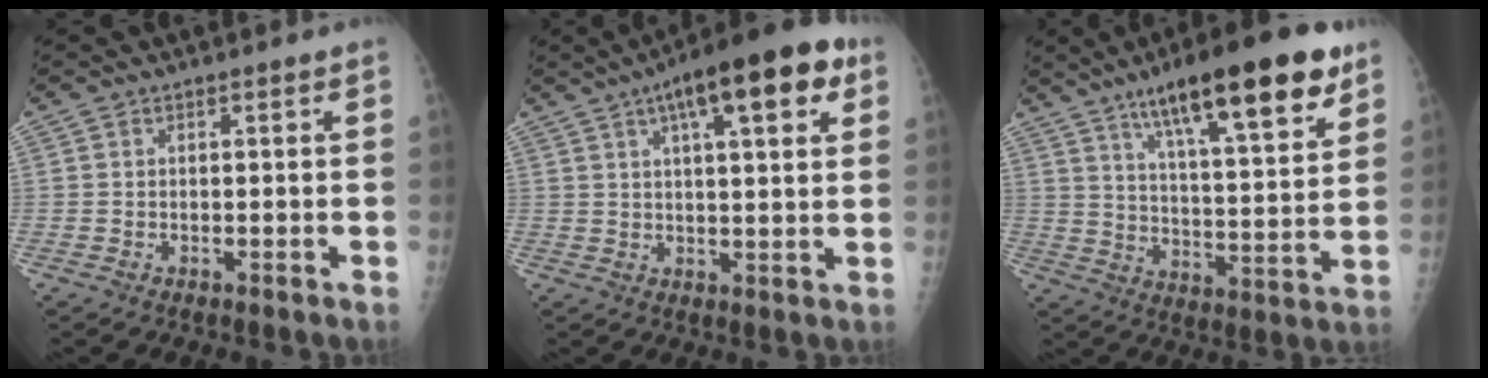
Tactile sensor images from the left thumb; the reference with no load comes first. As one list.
[{"total": 16.3, "force": [7.5, 5.1, 13.5], "torque": [-0.177, 0.007, 0.103]}, {"total": 22.0, "force": [13.3, 5.3, 16.7], "torque": [-0.232, -0.044, 0.208]}]